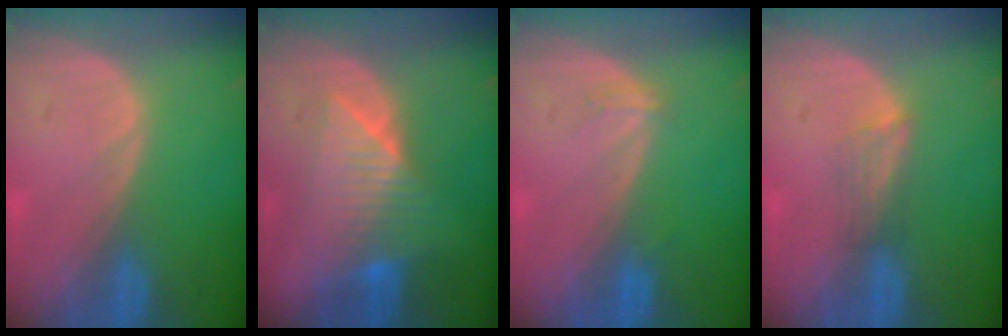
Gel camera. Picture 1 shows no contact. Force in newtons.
{"total": 7.4, "press": 7.2, "slide": 1.6}
{"total": 1.1, "press": 1.1, "slide": 0.1}
{"total": 2.4, "press": 1.9, "slide": 1.5}